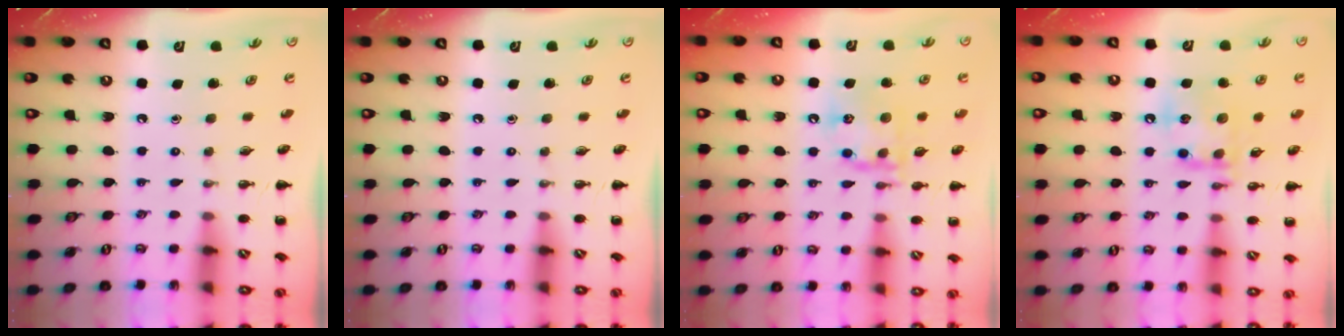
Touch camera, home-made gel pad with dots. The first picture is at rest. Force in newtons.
{"total": 0.0}
{"total": 15.4, "press": 15.3, "slide": 2.0}
{"total": 13.9, "press": 13.7, "slide": 1.8}